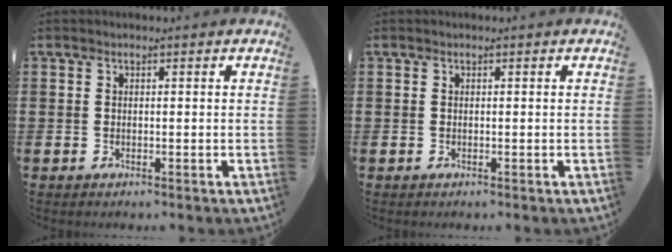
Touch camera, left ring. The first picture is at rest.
{"total": 0.0}